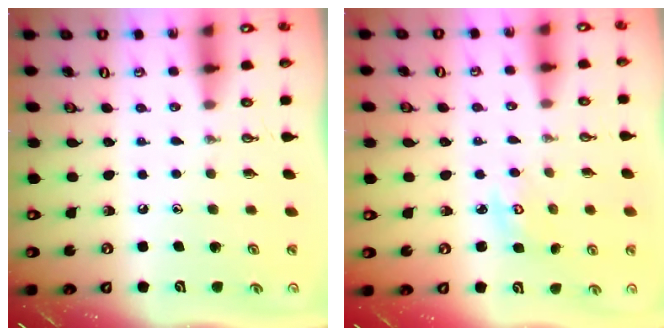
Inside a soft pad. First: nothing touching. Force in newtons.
{"total": 2.9, "press": 2.9, "slide": 0.1}